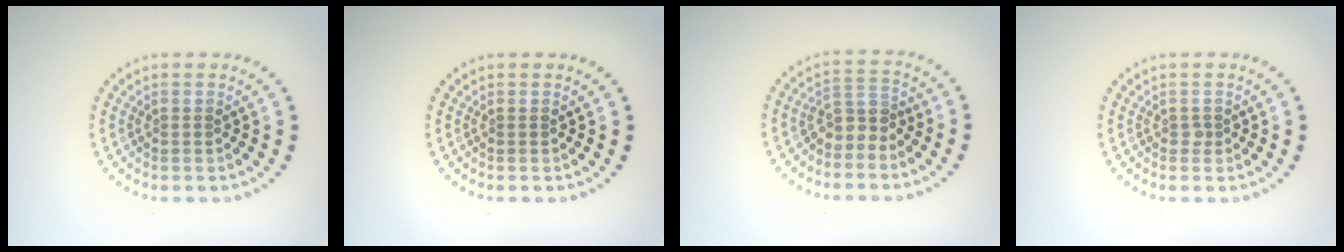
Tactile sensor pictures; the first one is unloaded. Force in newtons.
{"total": 0.0}
{"total": 2.5, "press": 2.0, "slide": 1.5}
{"total": 0.6, "press": 0.5, "slide": 0.4}